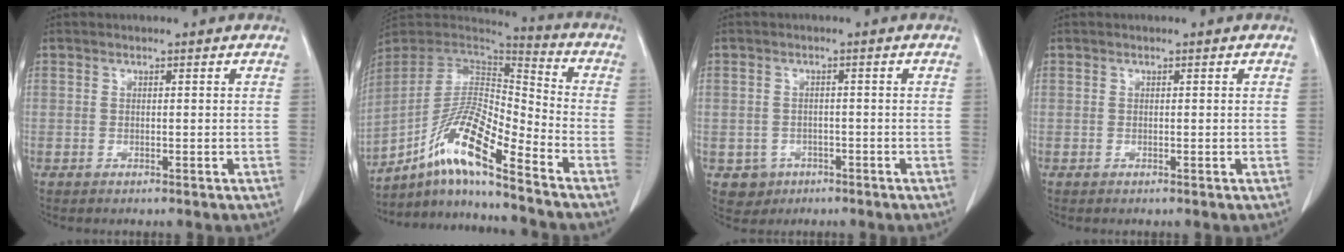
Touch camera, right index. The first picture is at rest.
{"total": 14.6, "force": [-9.4, 1.2, 11.1], "torque": [-0.210, 0.007, -0.169]}
{"total": 3.5, "force": [-1.4, 3.2, 0.1], "torque": [0.004, 0.013, -0.015]}
{"total": 0.0}